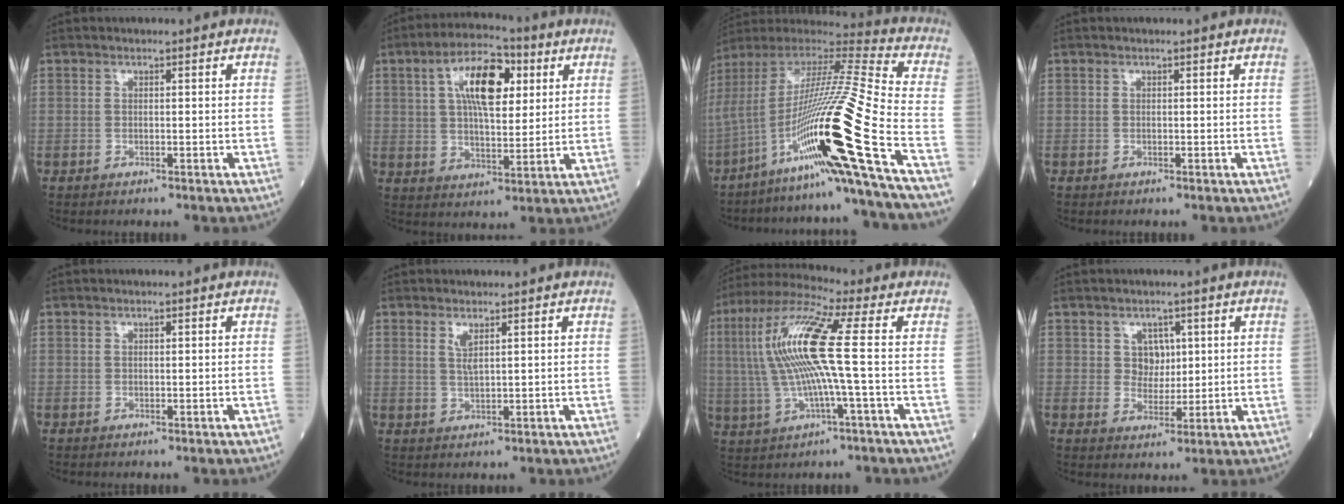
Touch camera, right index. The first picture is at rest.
{"total": 11.8, "force": [4.1, 4.7, 10.0], "torque": [-0.180, 0.023, 0.068]}
{"total": 25.5, "force": [-11.4, -1.7, 22.7], "torque": [-0.410, -0.029, -0.206]}
{"total": 0.0}
{"total": 0.0}
{"total": 2.2, "force": [1.2, 0.3, 1.8], "torque": [-0.041, -0.004, 0.026]}
{"total": 13.3, "force": [1.0, 0.2, 13.3], "torque": [-0.284, 0.019, 0.012]}
{"total": 3.5, "force": [1.3, 2.8, 1.6], "torque": [-0.020, 0.003, 0.023]}